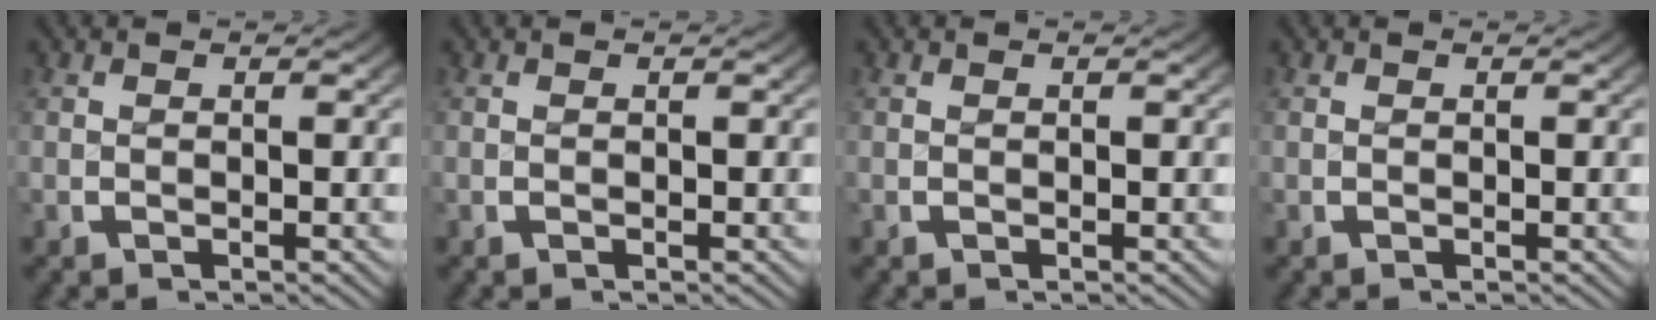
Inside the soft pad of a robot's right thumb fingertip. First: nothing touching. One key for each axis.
{"total": 0.0}
{"total": 0.0}
{"total": 0.0}